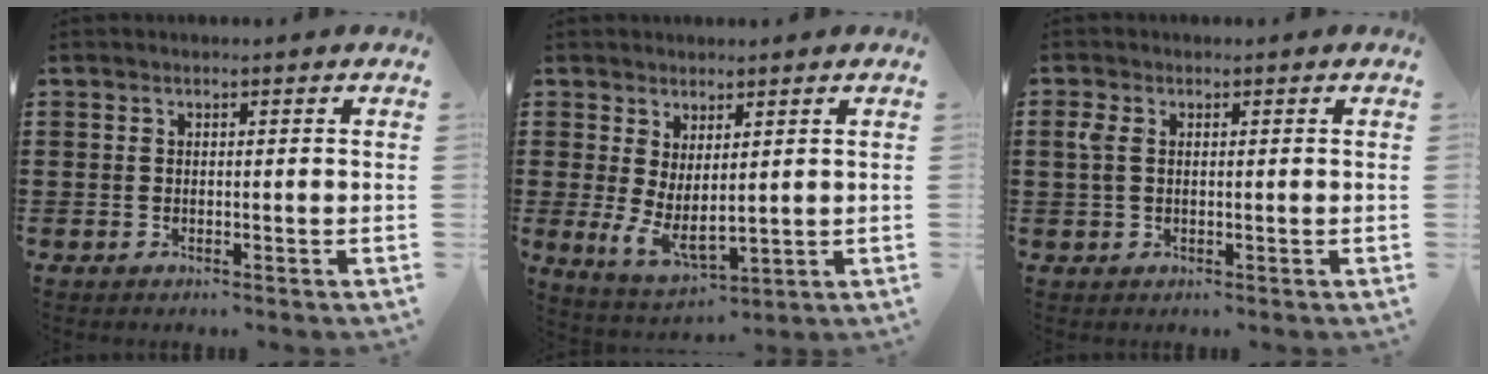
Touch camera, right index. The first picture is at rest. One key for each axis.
{"total": 3.8, "fx": 0.6, "fy": 1.5, "fz": 3.5, "tx": -0.086, "ty": -0.018, "tz": 0.007}
{"total": 2.3, "fx": 0.2, "fy": 1.3, "fz": 1.9, "tx": -0.056, "ty": 0.001, "tz": -0.002}